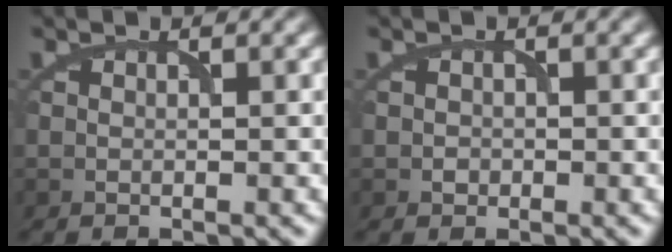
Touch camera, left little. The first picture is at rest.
{"total": 0.7, "force": [-0.2, 0.6, 0.2], "torque": [0.000, -0.002, -0.006]}